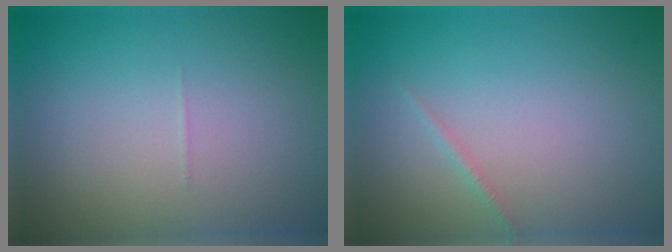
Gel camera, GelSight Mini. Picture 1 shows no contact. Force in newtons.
{"total": 0.6, "press": 0.6, "slide": 0.0}